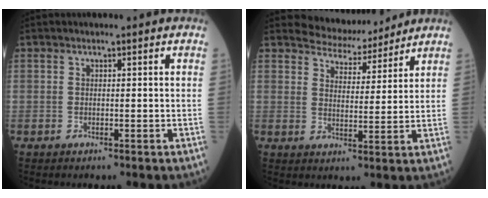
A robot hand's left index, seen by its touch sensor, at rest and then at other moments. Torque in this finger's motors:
{"motor_torque": [0.30, -0.39, -0.06, -0.02]}